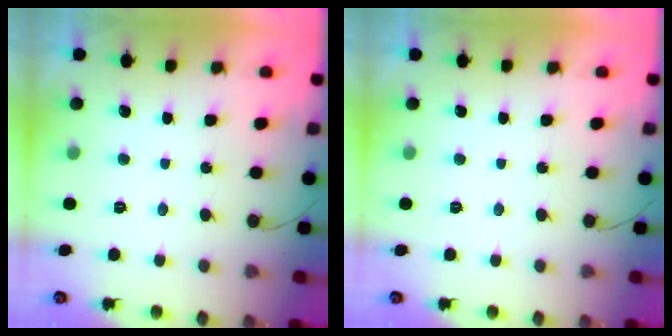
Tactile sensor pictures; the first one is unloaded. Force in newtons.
{"total": 0.0}